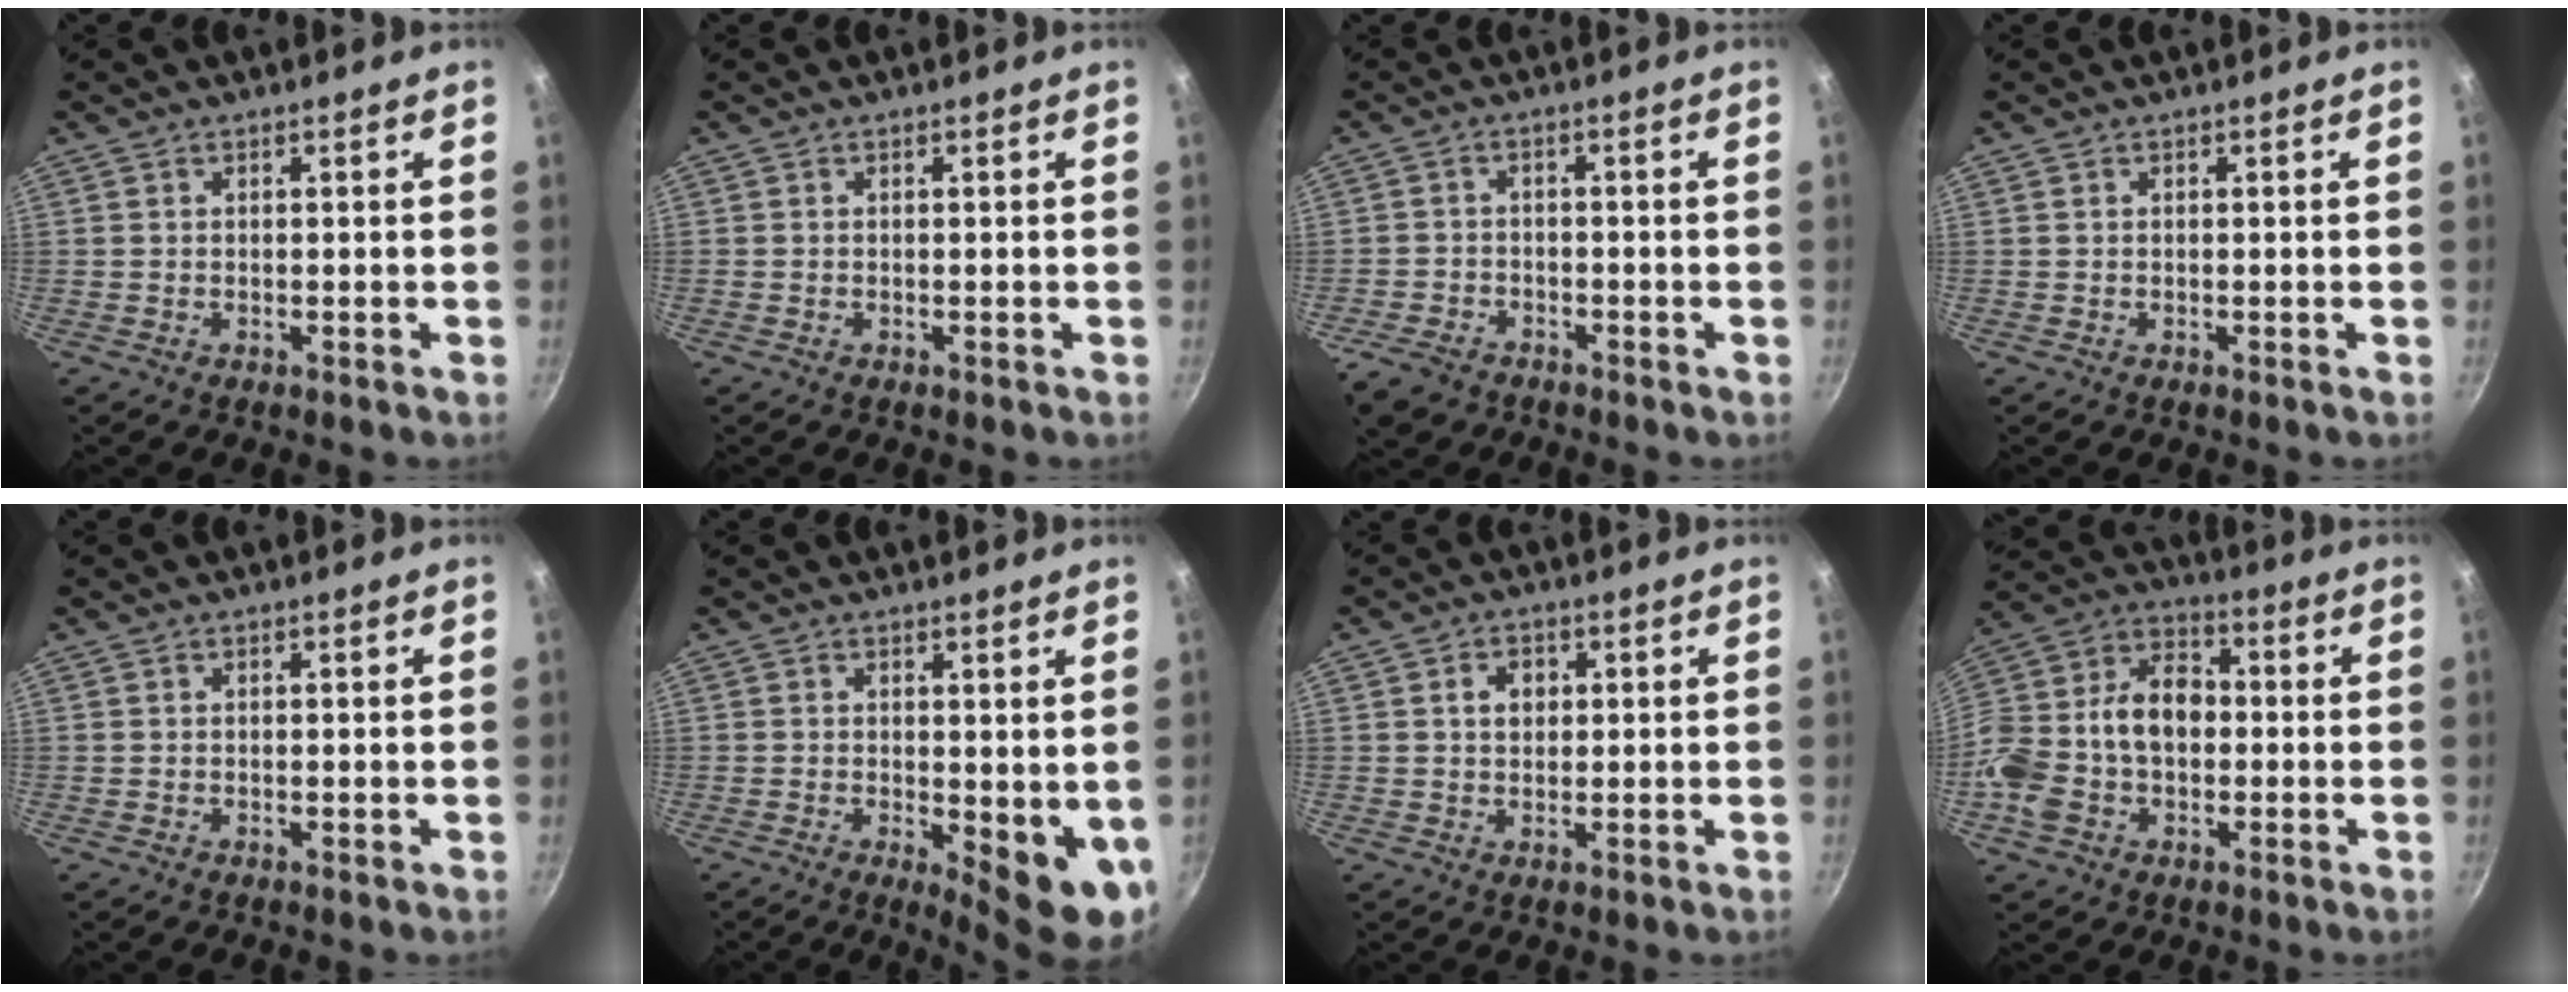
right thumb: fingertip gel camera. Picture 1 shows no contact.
{"total": 0.0}
{"total": 6.4, "force": [-4.4, 4.0, 2.5], "torque": [-0.059, 0.028, -0.082]}
{"total": 0.0}
{"total": 0.0}
{"total": 8.2, "force": [0.0, 3.2, 7.6], "torque": [-0.079, -0.013, 0.008]}
{"total": 3.6, "force": [0.9, 2.8, 2.1], "torque": [-0.015, 0.004, 0.012]}
{"total": 18.9, "force": [-1.6, 13.5, 13.2], "torque": [-0.233, 0.056, -0.040]}